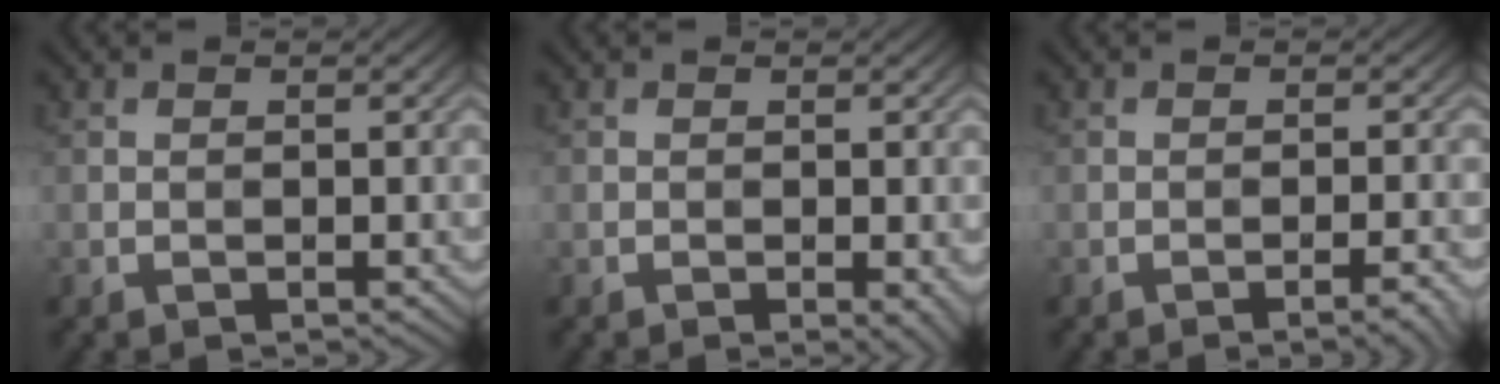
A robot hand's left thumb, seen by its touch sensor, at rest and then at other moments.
{"total": 1.4, "force": [-0.4, 0.3, 1.3], "torque": [-0.017, -0.005, -0.006]}
{"total": 2.7, "force": [-1.6, 0.4, 2.2], "torque": [-0.028, 0.009, -0.027]}